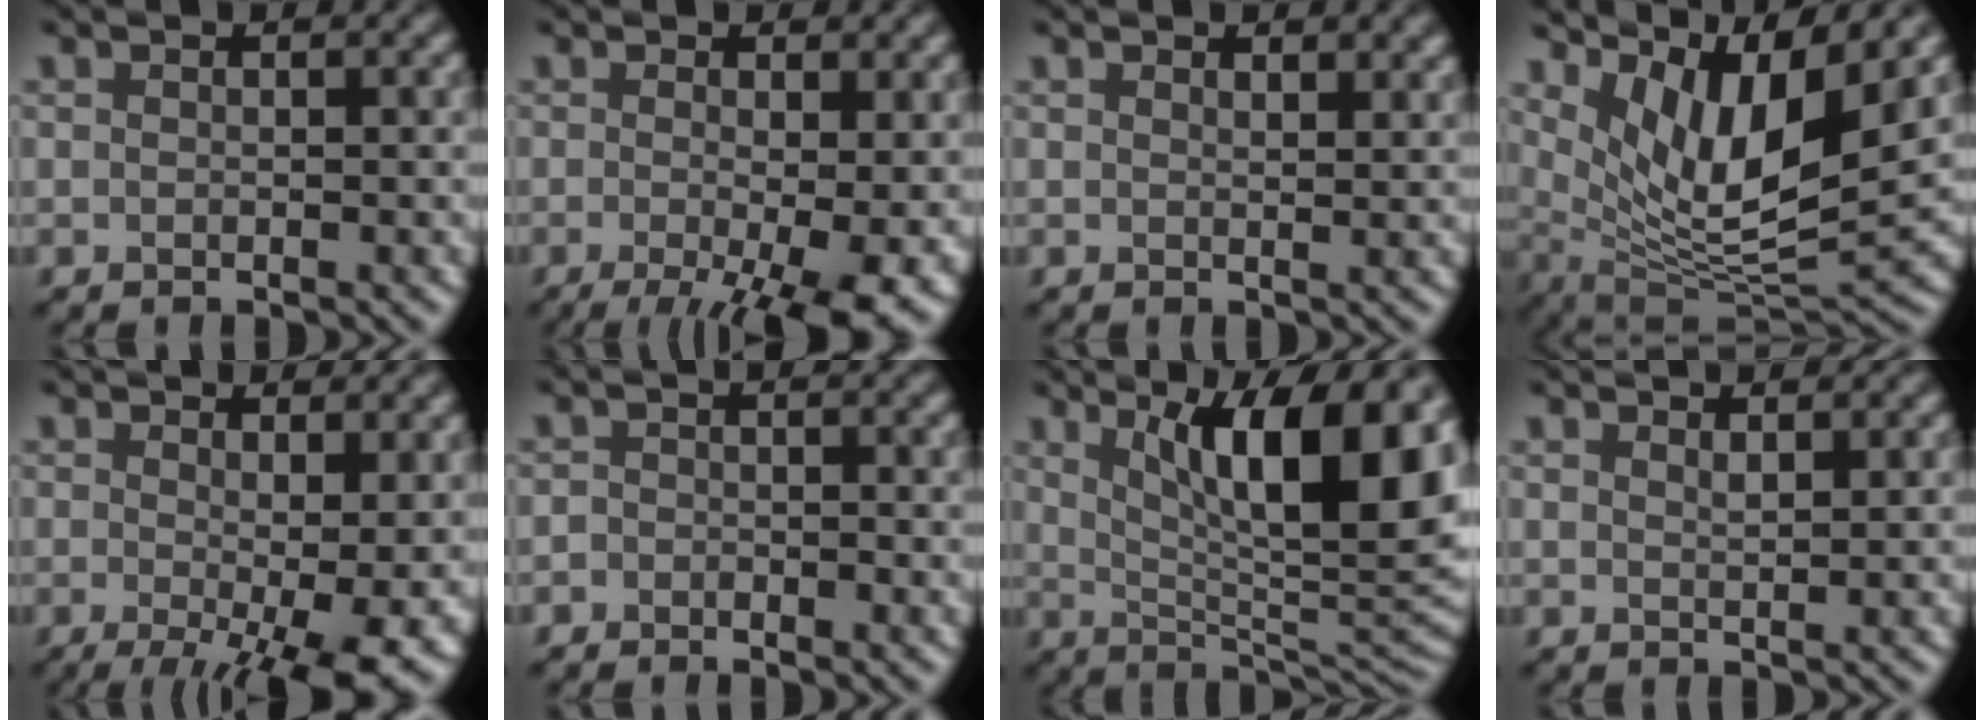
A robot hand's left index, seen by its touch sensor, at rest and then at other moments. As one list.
[{"total": 8.5, "force": [-2.2, 2.3, 7.9], "torque": [-0.100, -0.015, -0.024]}, {"total": 1.8, "force": [1.5, 0.4, 0.9], "torque": [-0.008, 0.002, 0.026]}, {"total": 10.4, "force": [4.9, 3.1, 8.7], "torque": [-0.164, -0.006, 0.094]}, {"total": 8.9, "force": [-1.2, 2.6, 8.5], "torque": [-0.116, -0.018, -0.007]}, {"total": 1.2, "force": [-0.8, 0.8, 0.3], "torque": [0.004, -0.002, -0.021]}, {"total": 13.8, "force": [4.8, 4.6, 12.1], "torque": [-0.142, 0.000, 0.068]}, {"total": 1.0, "force": [0.8, 0.1, 0.5], "torque": [-0.008, 0.000, 0.011]}]